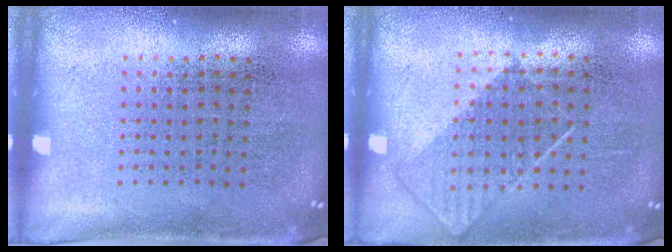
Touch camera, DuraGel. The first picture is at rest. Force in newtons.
{"total": 0.8, "press": 0.7, "slide": 0.4}